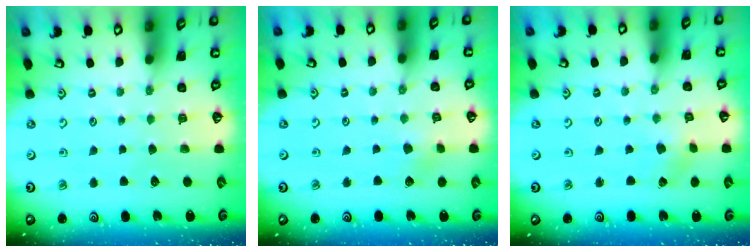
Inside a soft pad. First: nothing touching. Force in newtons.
{"total": 2.6, "press": 2.6, "slide": 0.4}
{"total": 1.4, "press": 1.4, "slide": 0.1}